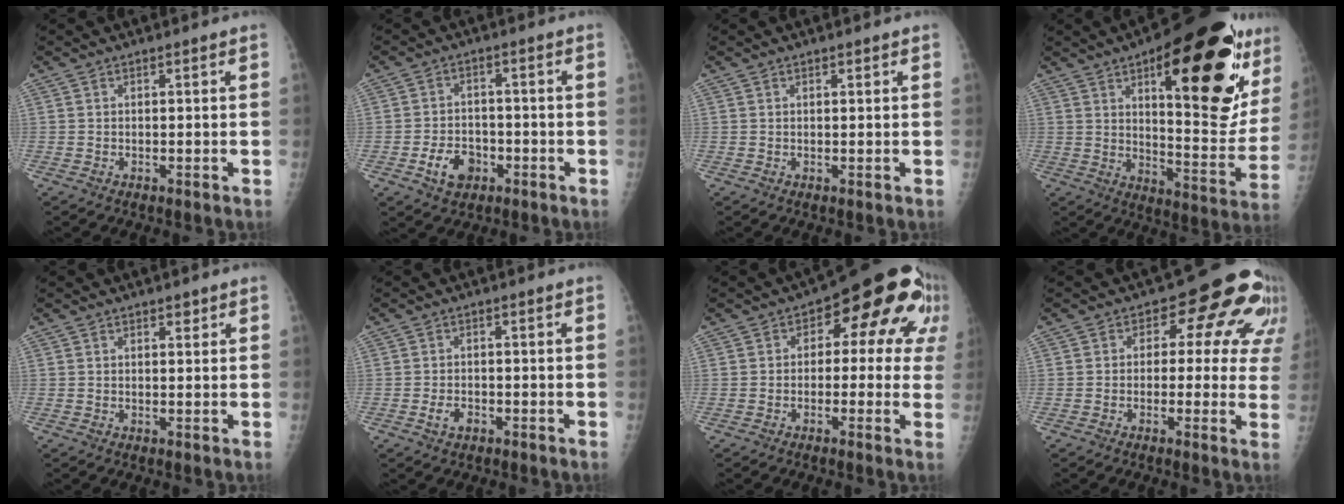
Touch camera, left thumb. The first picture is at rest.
{"total": 6.4, "force": [-2.8, 4.6, 3.4], "torque": [-0.040, 0.019, -0.045]}
{"total": 0.8, "force": [0.4, 0.3, 0.6], "torque": [-0.006, -0.001, 0.006]}
{"total": 30.7, "force": [13.5, 10.9, 25.3], "torque": [-0.299, -0.033, 0.196]}
{"total": 1.4, "force": [0.9, 0.7, 0.8], "torque": [-0.003, -0.004, 0.011]}
{"total": 2.6, "force": [-1.2, 1.7, 1.6], "torque": [-0.029, 0.008, -0.020]}
{"total": 13.7, "force": [3.8, 8.1, 10.4], "torque": [-0.068, 0.018, 0.033]}
{"total": 13.7, "force": [5.4, 8.8, 9.0], "torque": [-0.051, -0.001, 0.041]}